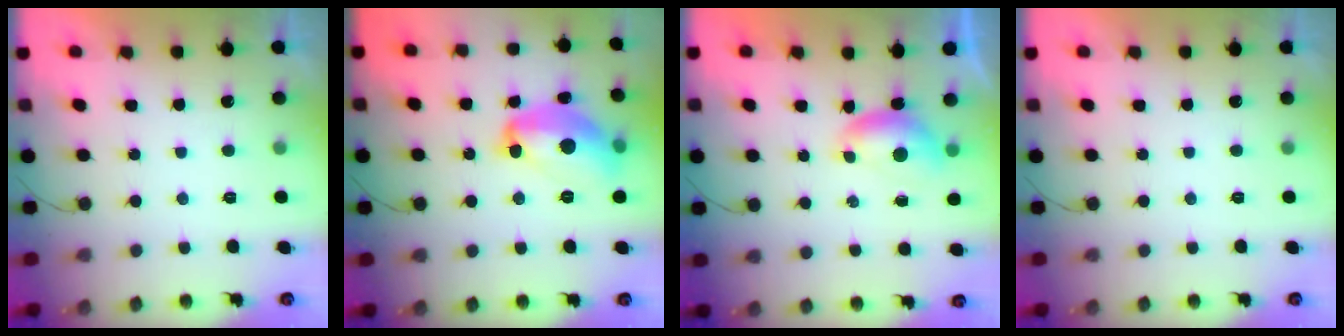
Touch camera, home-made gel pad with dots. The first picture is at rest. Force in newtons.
{"total": 15.5, "press": 15.5, "slide": 0.8}
{"total": 6.1, "press": 6.0, "slide": 0.9}
{"total": 0.0}